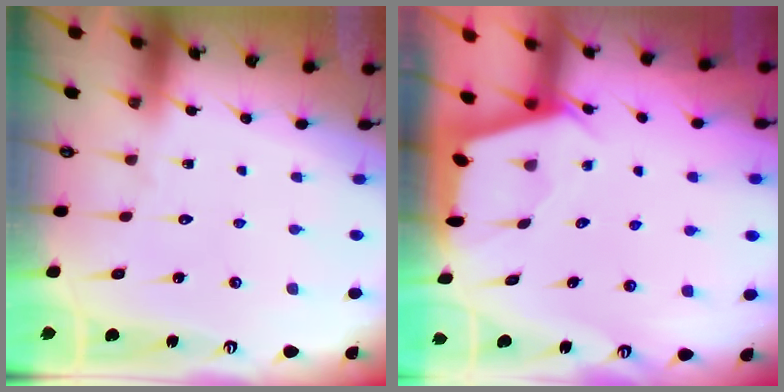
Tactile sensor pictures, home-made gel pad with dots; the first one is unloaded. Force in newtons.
{"total": 2.2, "press": 2.1, "slide": 0.3}